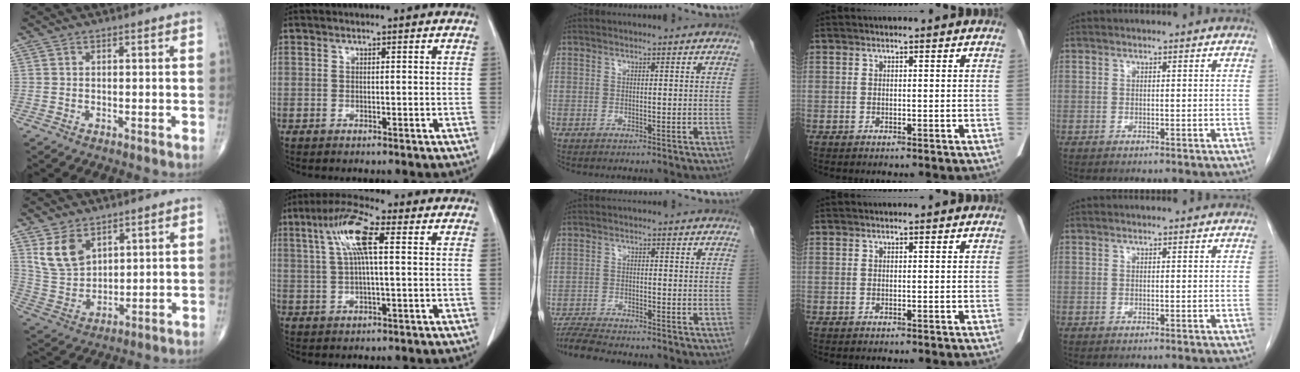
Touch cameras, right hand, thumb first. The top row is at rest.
{"thumb": {"total": 9.3, "force": [5.0, 5.8, 5.2], "torque": [-0.086, -0.022, 0.113]}, "index": {"total": 9.0, "force": [2.8, 1.4, 8.4], "torque": [-0.171, 0.020, 0.052]}, "middle": {"total": 6.3, "force": [-6.0, 0.2, 2.1], "torque": [-0.038, -0.017, -0.102]}}